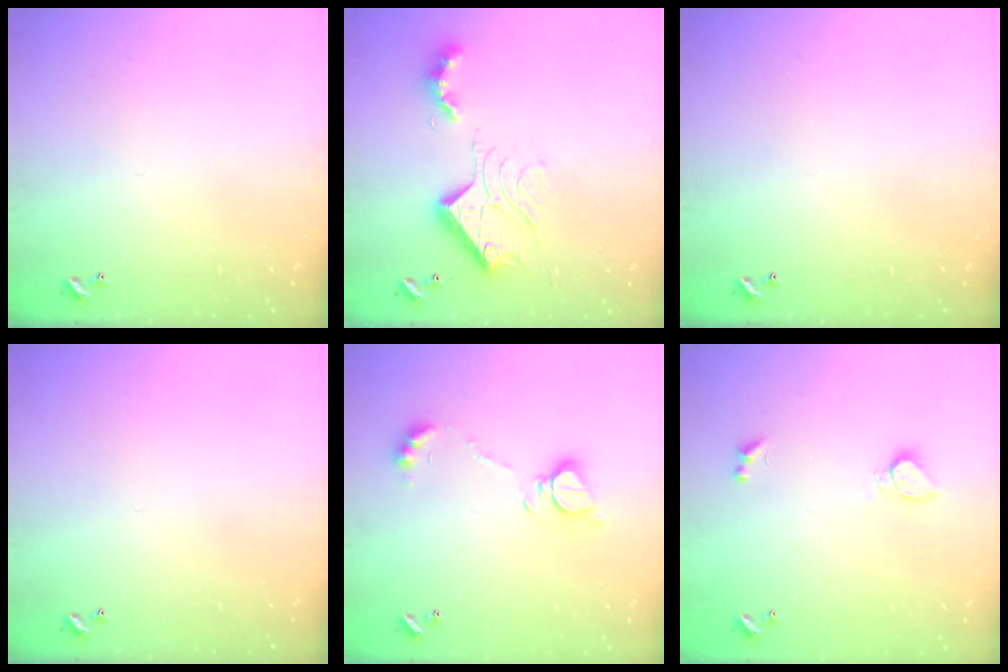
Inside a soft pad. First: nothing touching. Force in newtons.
{"total": 14.8, "press": 14.8, "slide": 1.3}
{"total": 0.0}
{"total": 0.0}
{"total": 7.9, "press": 7.8, "slide": 0.7}
{"total": 1.9, "press": 1.8, "slide": 0.7}